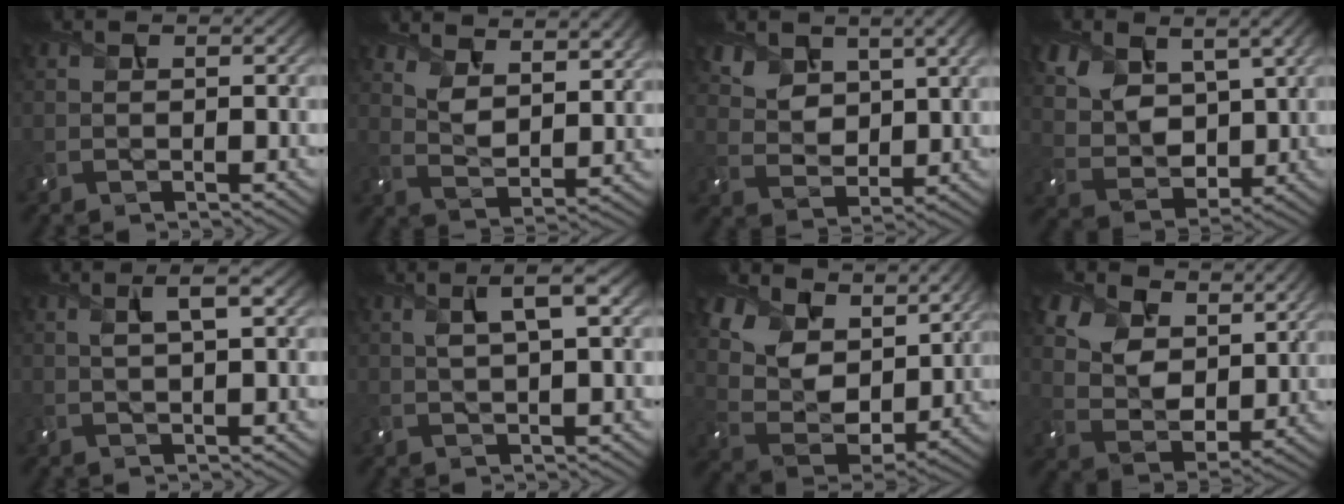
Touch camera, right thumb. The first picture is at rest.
{"total": 9.3, "force": [6.5, 3.7, 5.5], "torque": [-0.116, -0.008, 0.114]}
{"total": 6.6, "force": [4.1, 3.6, 3.7], "torque": [-0.090, -0.005, 0.076]}
{"total": 9.0, "force": [4.1, 5.5, 5.8], "torque": [-0.150, -0.006, 0.084]}
{"total": 3.1, "force": [1.1, 0.5, 2.8], "torque": [-0.053, 0.010, 0.021]}
{"total": 4.3, "force": [1.6, 0.8, 3.9], "torque": [-0.075, 0.010, 0.029]}
{"total": 13.9, "force": [9.4, 7.7, 6.8], "torque": [-0.207, 0.032, 0.153]}
{"total": 11.0, "force": [7.3, 6.3, 5.4], "torque": [-0.154, -0.013, 0.133]}